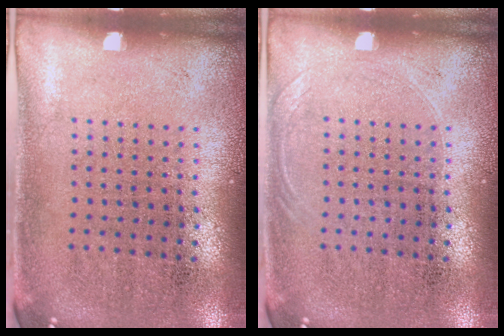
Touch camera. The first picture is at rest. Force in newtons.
{"total": 0.7, "press": 0.7, "slide": 0.3}